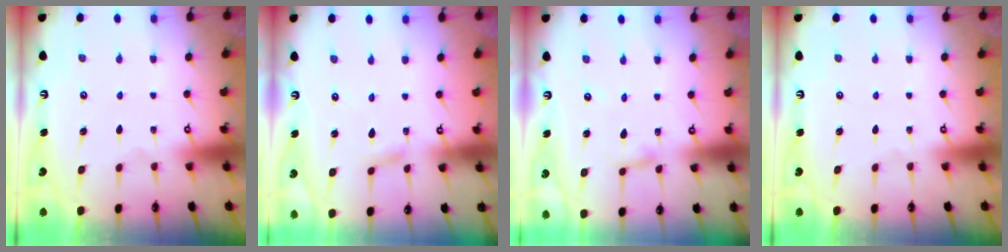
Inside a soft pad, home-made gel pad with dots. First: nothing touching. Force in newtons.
{"total": 2.5, "press": 2.5, "slide": 0.2}
{"total": 2.7, "press": 2.7, "slide": 0.1}
{"total": 0.0}